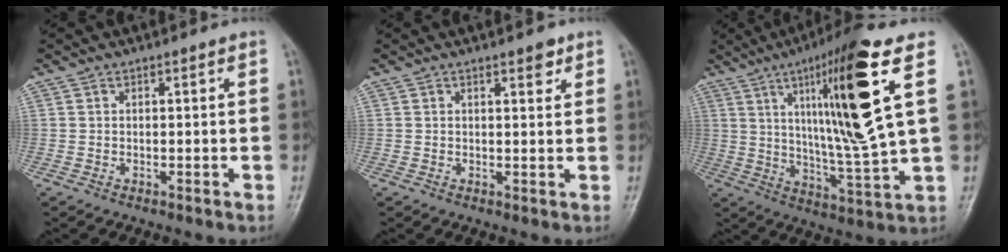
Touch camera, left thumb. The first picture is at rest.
{"total": 2.4, "force": [1.6, 0.9, 1.6], "torque": [-0.013, -0.008, 0.022]}
{"total": 20.4, "force": [6.8, 1.3, 19.2], "torque": [-0.320, -0.036, 0.107]}